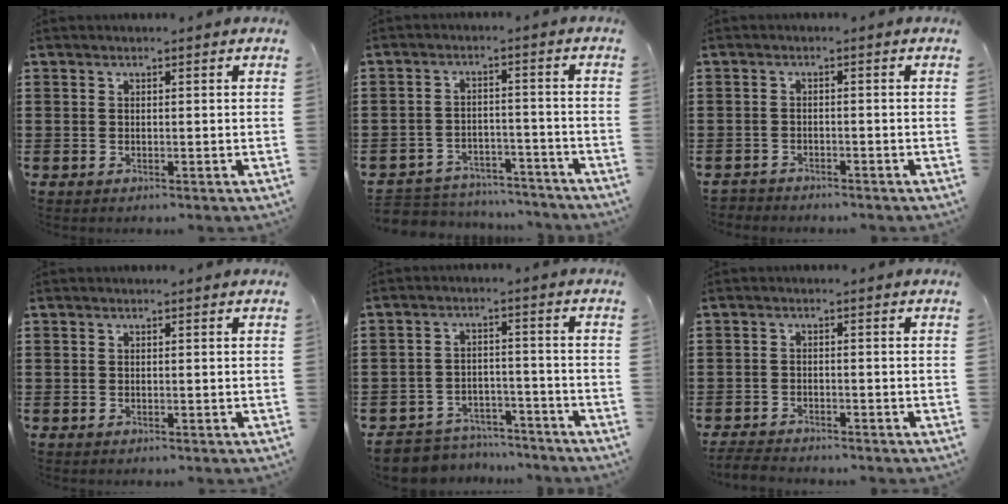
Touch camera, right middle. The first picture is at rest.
{"total": 4.9, "force": [-4.8, 0.9, -0.1], "torque": [-0.008, 0.009, -0.103]}
{"total": 1.7, "force": [-1.7, 0.2, -0.2], "torque": [-0.003, 0.000, -0.039]}
{"total": 0.0}
{"total": 4.8, "force": [-4.7, 0.9, -0.2], "torque": [-0.008, 0.007, -0.101]}
{"total": 2.5, "force": [-2.5, 0.2, 0.3], "torque": [-0.008, -0.001, -0.052]}